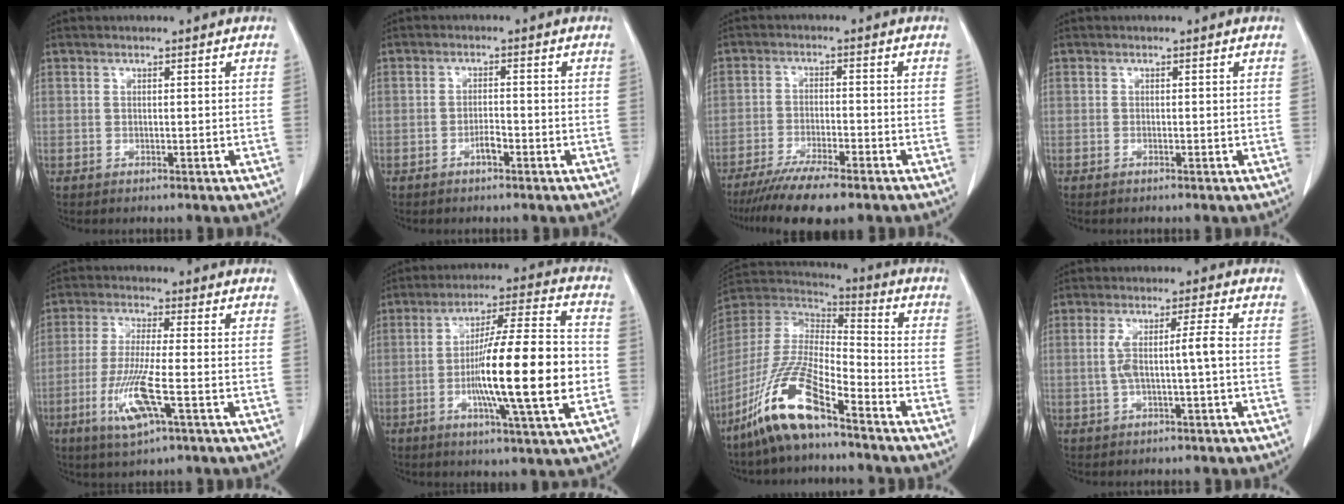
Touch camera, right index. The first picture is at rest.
{"total": 2.0, "force": [-1.2, 0.5, 1.5], "torque": [-0.025, 0.003, -0.021]}
{"total": 9.2, "force": [-7.0, 0.7, 5.9], "torque": [-0.092, -0.021, -0.114]}
{"total": 0.0}
{"total": 9.4, "force": [-3.5, 0.6, 8.8], "torque": [-0.181, -0.018, -0.069]}
{"total": 18.4, "force": [-3.1, 0.7, 18.1], "torque": [-0.296, -0.002, -0.054]}
{"total": 14.9, "force": [-9.8, 2.6, 10.9], "torque": [-0.231, -0.013, -0.190]}
{"total": 5.2, "force": [-0.5, -0.1, 5.1], "torque": [-0.104, 0.017, -0.005]}